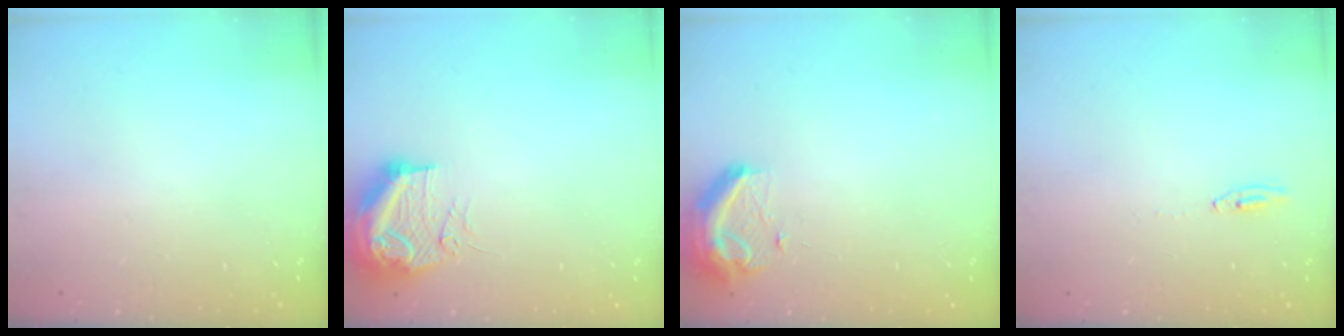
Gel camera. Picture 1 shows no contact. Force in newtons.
{"total": 11.7, "press": 11.6, "slide": 1.4}
{"total": 9.2, "press": 9.1, "slide": 1.5}
{"total": 2.9, "press": 2.8, "slide": 0.2}